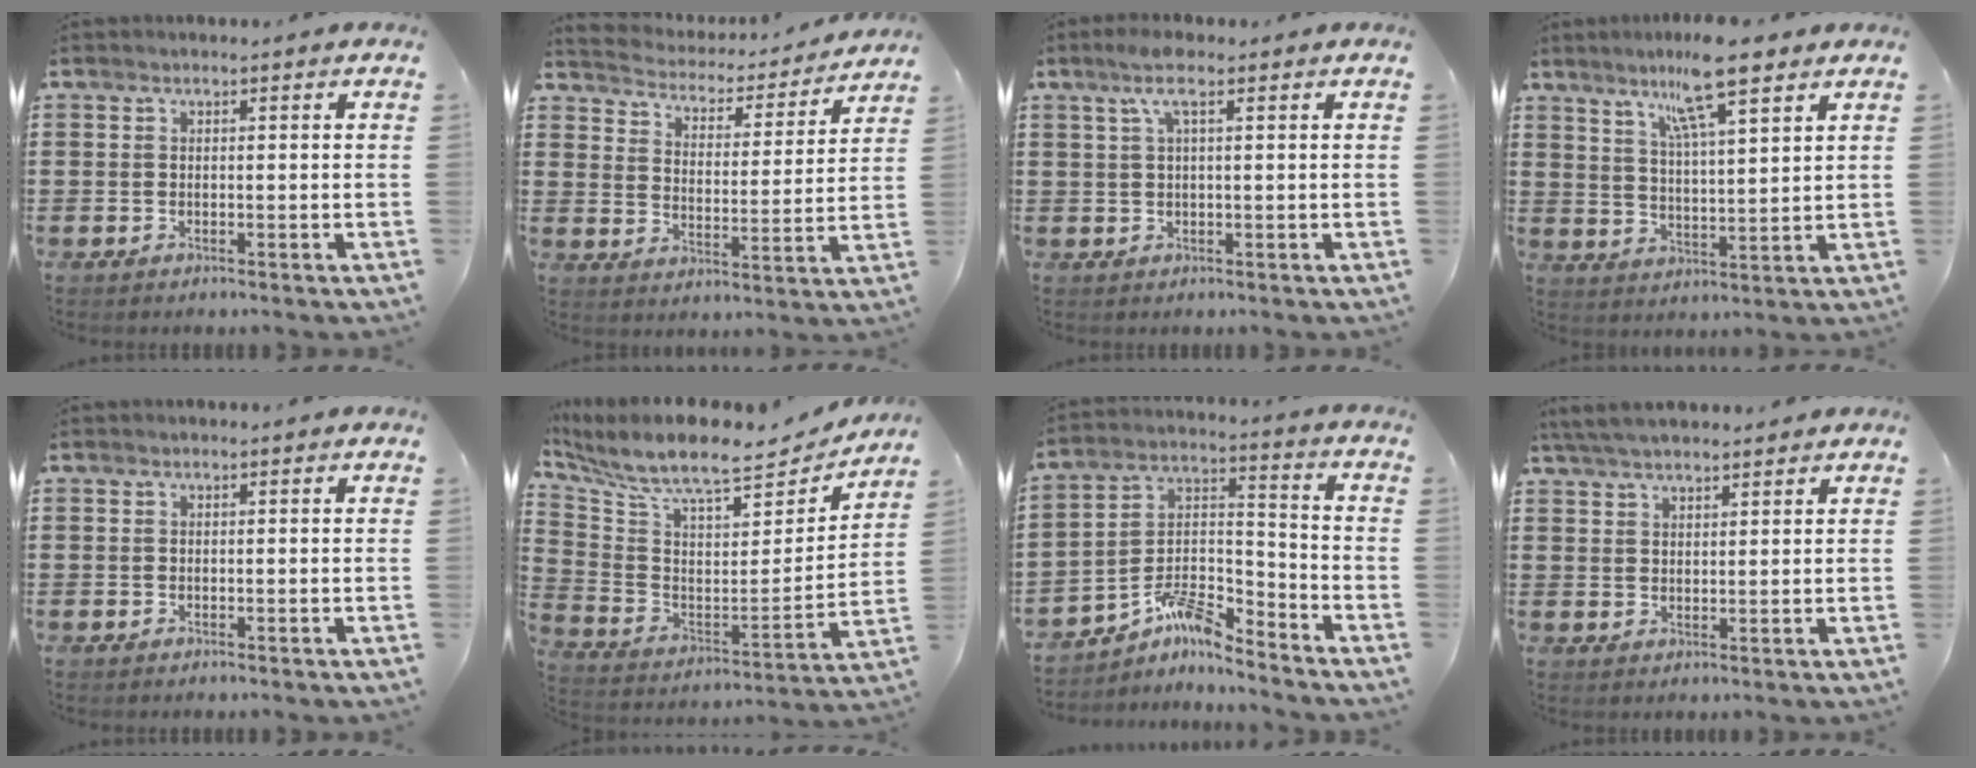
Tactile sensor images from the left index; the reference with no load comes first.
{"total": 2.9, "force": [2.8, 0.4, -0.2], "torque": [-0.021, -0.030, 0.039]}
{"total": 3.8, "force": [1.6, 0.8, 3.3], "torque": [-0.069, 0.005, 0.027]}
{"total": 9.8, "force": [7.0, 1.2, 6.7], "torque": [-0.130, -0.014, 0.118]}
{"total": 0.0}
{"total": 9.1, "force": [7.8, 1.6, 4.3], "torque": [-0.120, -0.063, 0.133]}
{"total": 8.1, "force": [-6.7, 2.3, 4.0], "torque": [-0.080, 0.008, -0.131]}
{"total": 4.3, "force": [3.9, 0.7, 1.6], "torque": [-0.042, -0.003, 0.075]}